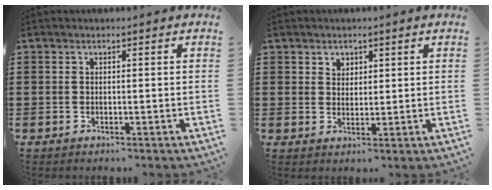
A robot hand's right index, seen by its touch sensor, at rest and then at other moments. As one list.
[{"total": 2.0, "force": [1.5, 1.4, 0.1], "torque": [-0.008, 0.006, 0.028]}]